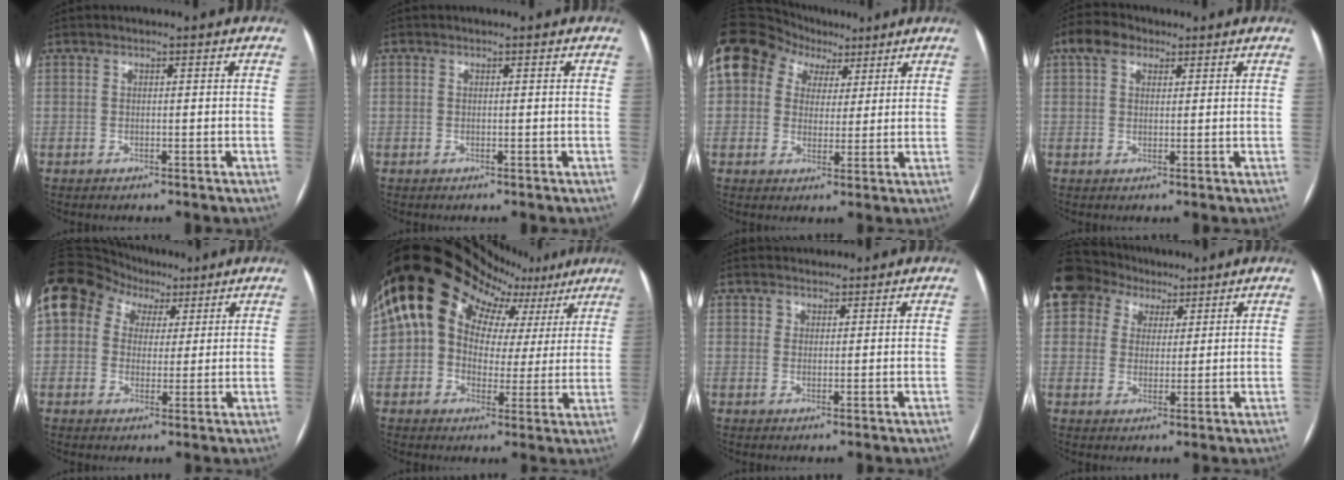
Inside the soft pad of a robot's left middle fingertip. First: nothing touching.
{"total": 0.0}
{"total": 18.9, "force": [8.8, 14.7, 8.1], "torque": [-0.213, 0.097, 0.165]}
{"total": 4.6, "force": [2.5, 3.0, 2.4], "torque": [-0.052, 0.028, 0.048]}
{"total": 19.0, "force": [8.8, 14.7, 8.3], "torque": [-0.221, 0.099, 0.165]}
{"total": 20.5, "force": [11.4, 13.7, 10.1], "torque": [-0.170, 0.085, 0.154]}
{"total": 3.0, "force": [2.6, 1.4, 0.0], "torque": [0.011, 0.016, 0.040]}
{"total": 16.1, "force": [9.1, 12.0, 5.6], "torque": [-0.167, 0.075, 0.172]}